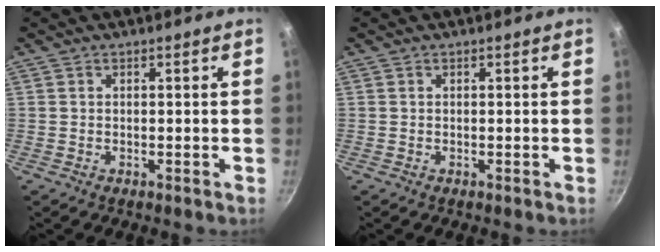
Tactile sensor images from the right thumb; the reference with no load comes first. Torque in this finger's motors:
{"motor_torque": [0.00, 0.28, 0.03, 0.21, -0.03]}